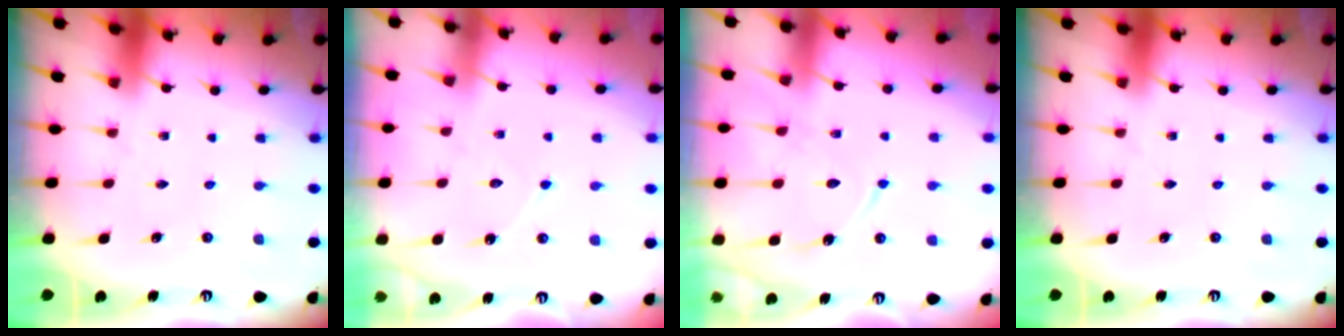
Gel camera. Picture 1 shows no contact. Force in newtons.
{"total": 5.1, "press": 5.0, "slide": 0.6}
{"total": 12.5, "press": 12.4, "slide": 1.1}
{"total": 0.0}